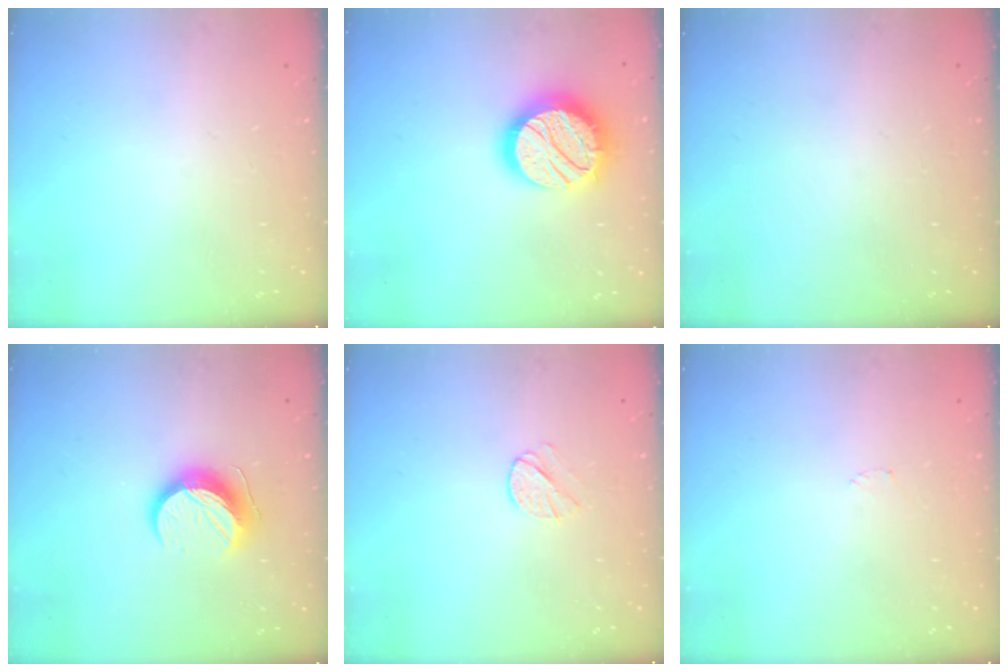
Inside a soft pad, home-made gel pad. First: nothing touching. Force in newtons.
{"total": 18.8, "press": 18.7, "slide": 1.2}
{"total": 0.0}
{"total": 12.4, "press": 12.4, "slide": 0.1}
{"total": 4.5, "press": 4.5, "slide": 0.6}
{"total": 2.3, "press": 2.3, "slide": 0.2}